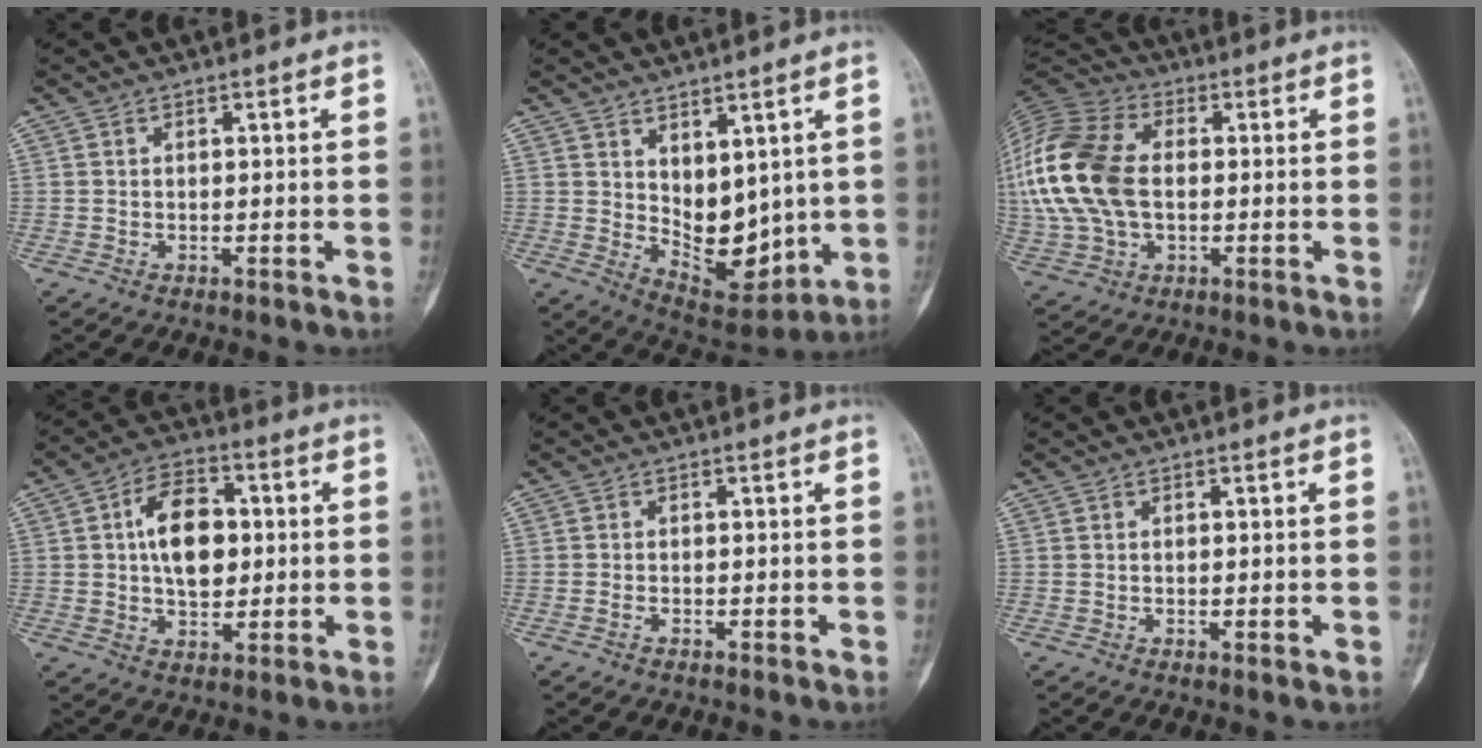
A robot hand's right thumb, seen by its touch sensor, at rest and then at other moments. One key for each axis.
{"total": 11.2, "fx": 1.6, "fy": 6.6, "fz": 9.0, "tx": -0.092, "ty": -0.034, "tz": 0.052}
{"total": 21.5, "fx": 0.5, "fy": 13.9, "fz": 16.4, "tx": -0.381, "ty": 0.013, "tz": 0.012}
{"total": 12.0, "fx": 1.3, "fy": 7.5, "fz": 9.2, "tx": -0.128, "ty": 0.009, "tz": 0.019}
{"total": 0.9, "fx": -0.5, "fy": 0.5, "fz": 0.6, "tx": -0.013, "ty": 0.000, "tz": -0.011}
{"total": 1.4, "fx": -0.2, "fy": 0.6, "fz": 1.2, "tx": -0.017, "ty": -0.004, "tz": -0.001}